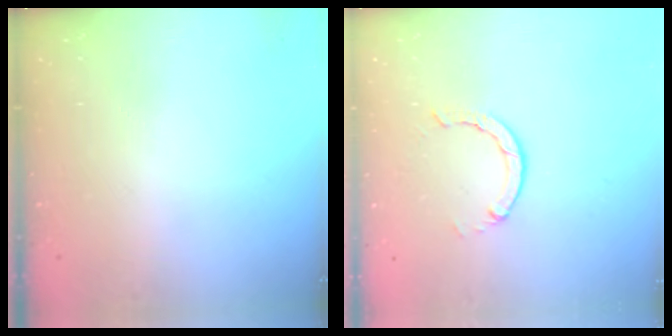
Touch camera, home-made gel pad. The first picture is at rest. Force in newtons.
{"total": 3.3, "press": 3.2, "slide": 0.4}